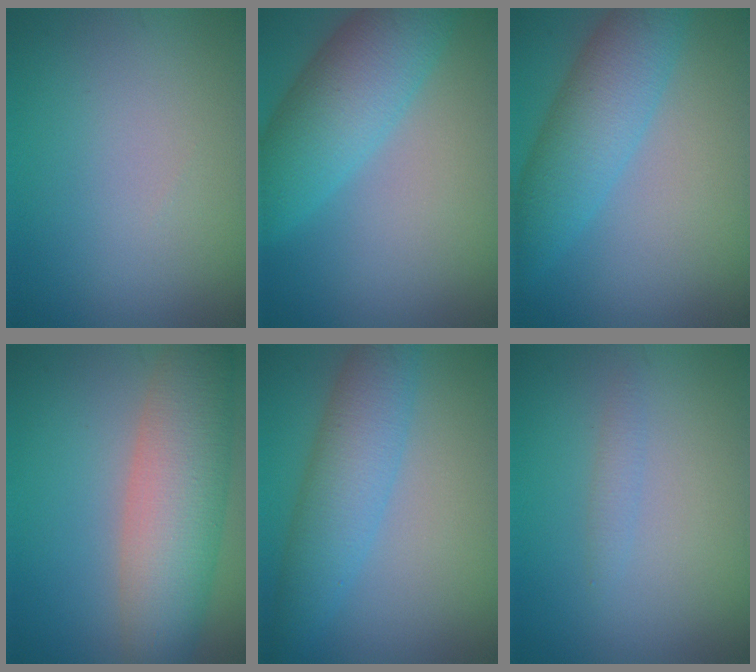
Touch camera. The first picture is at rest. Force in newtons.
{"total": 7.0, "press": 7.0, "slide": 0.3}
{"total": 5.8, "press": 5.8, "slide": 0.1}
{"total": 8.0, "press": 8.0, "slide": 0.4}
{"total": 5.1, "press": 5.1, "slide": 0.2}
{"total": 0.9, "press": 0.9, "slide": 0.1}